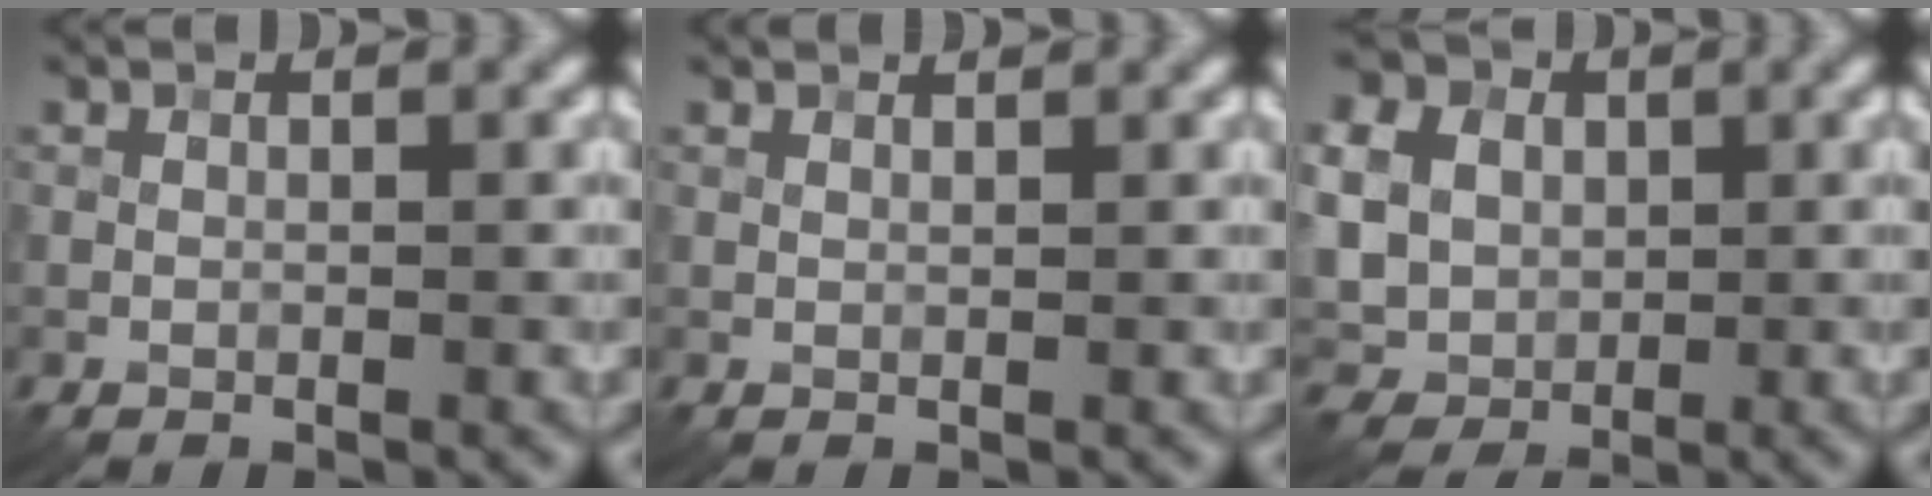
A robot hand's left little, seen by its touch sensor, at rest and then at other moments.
{"total": 1.3, "force": [1.3, 0.1, 0.4], "torque": [-0.013, -0.002, 0.012]}
{"total": 14.2, "force": [4.2, 11.8, 6.7], "torque": [-0.169, 0.017, 0.062]}